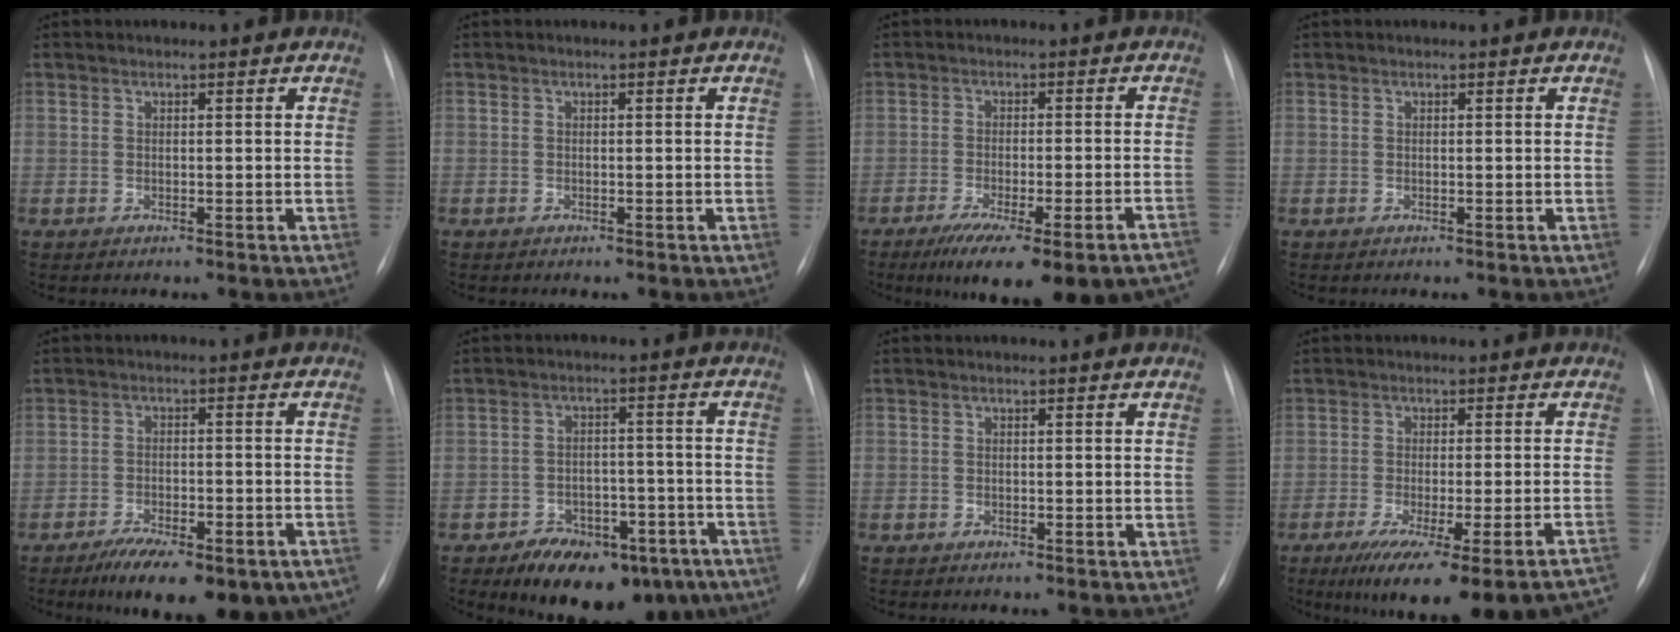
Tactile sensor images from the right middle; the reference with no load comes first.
{"total": 0.0}
{"total": 17.8, "force": [-14.3, 2.8, 10.4], "torque": [-0.102, -0.006, -0.188]}
{"total": 0.0}
{"total": 15.9, "force": [-11.5, 5.5, 9.5], "torque": [-0.102, 0.009, -0.160]}
{"total": 15.5, "force": [-10.7, 8.0, 8.0], "torque": [-0.089, 0.034, -0.146]}
{"total": 1.1, "force": [-0.8, 0.7, 0.3], "torque": [-0.005, 0.003, -0.011]}
{"total": 21.7, "force": [-17.7, 1.4, 12.4], "torque": [-0.109, -0.030, -0.229]}